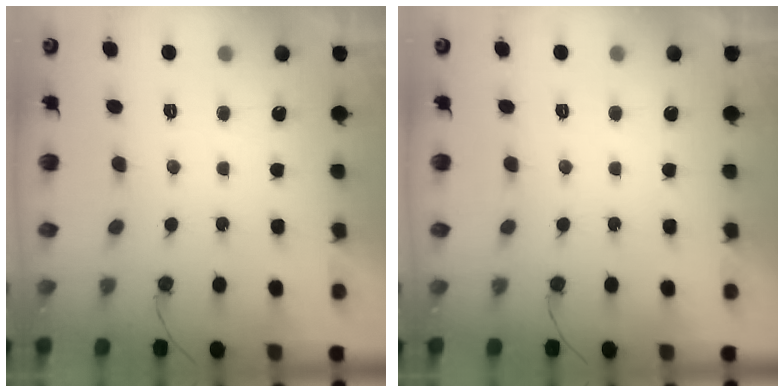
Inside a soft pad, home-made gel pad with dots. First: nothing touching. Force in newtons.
{"total": 0.0}